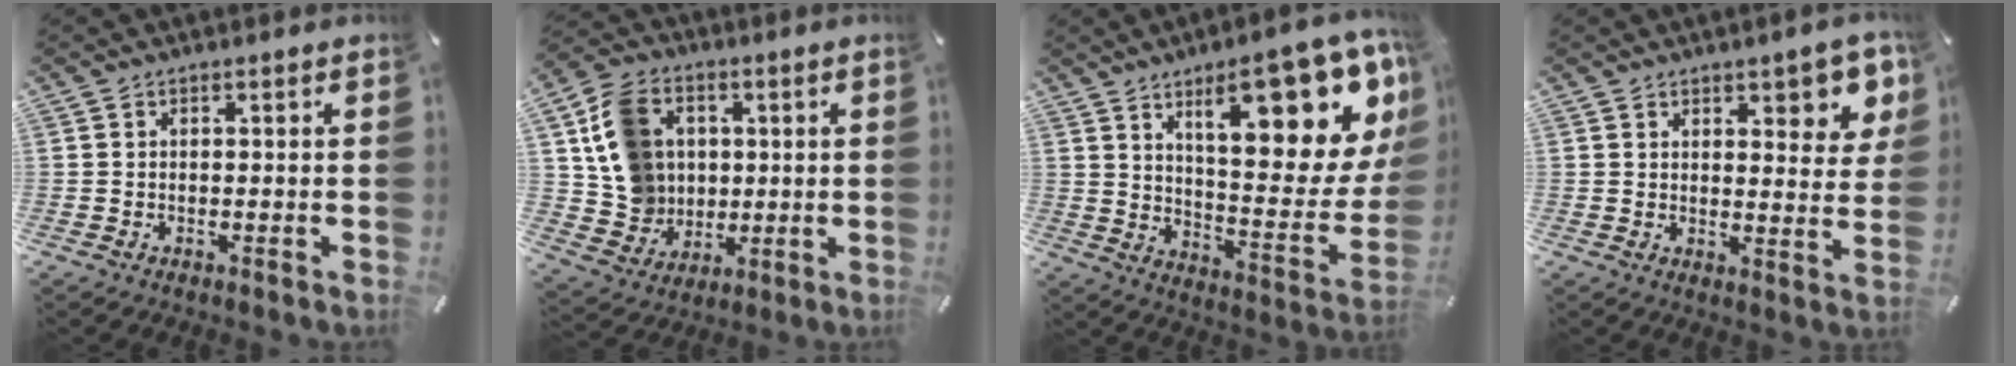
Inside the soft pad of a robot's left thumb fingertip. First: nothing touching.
{"total": 12.4, "force": [2.1, 11.2, 4.8], "torque": [-0.091, 0.007, 0.053]}
{"total": 23.6, "force": [12.9, 8.4, 17.9], "torque": [-0.237, -0.090, 0.203]}
{"total": 8.0, "force": [5.5, 3.3, 4.7], "torque": [-0.048, -0.036, 0.092]}